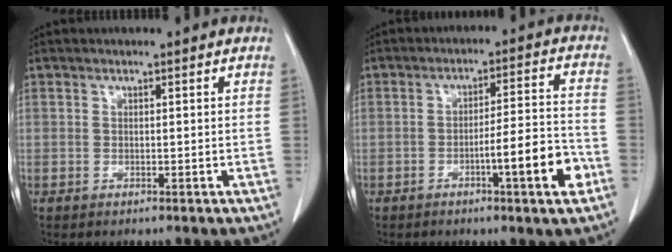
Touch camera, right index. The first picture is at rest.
{"total": 9.3, "force": [-3.9, 0.4, 8.5], "torque": [-0.120, 0.007, -0.057]}